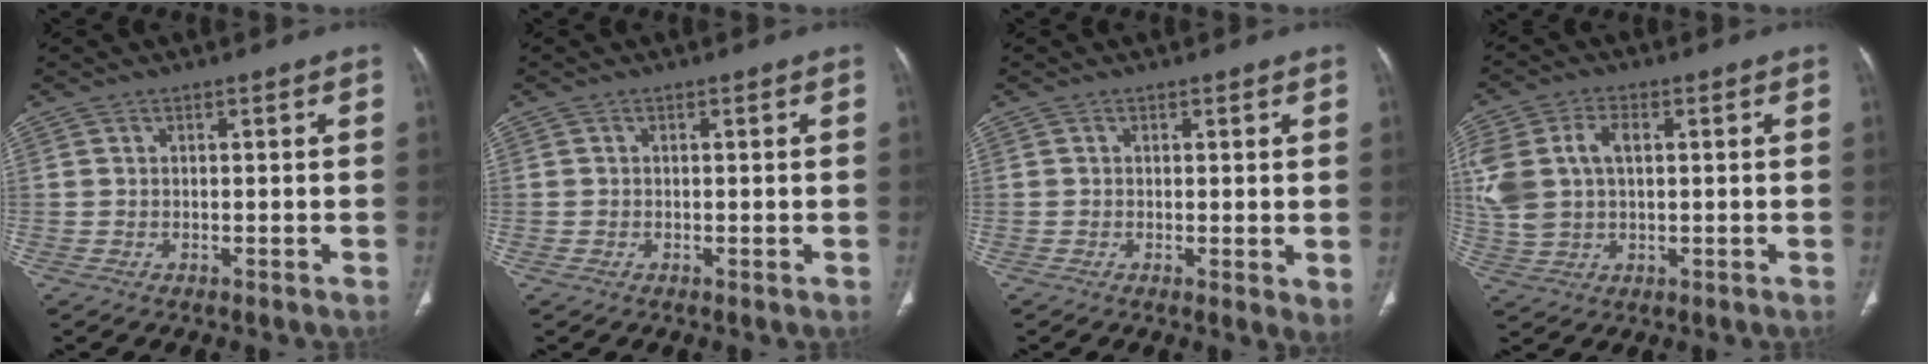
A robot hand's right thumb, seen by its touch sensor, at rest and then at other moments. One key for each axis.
{"total": 0.7, "fx": -0.2, "fy": 0.5, "fz": 0.4, "tx": -0.008, "ty": -0.001, "tz": -0.002}
{"total": 2.8, "fx": 0.0, "fy": 0.9, "fz": 2.6, "tx": -0.041, "ty": -0.011, "tz": -0.003}
{"total": 10.2, "fx": 1.9, "fy": 6.5, "fz": 7.6, "tx": -0.172, "ty": 0.018, "tz": 0.043}